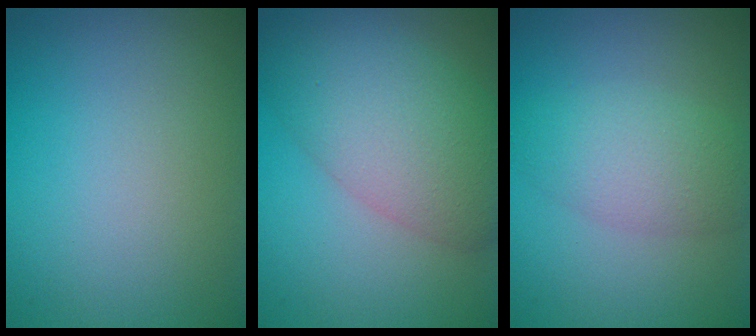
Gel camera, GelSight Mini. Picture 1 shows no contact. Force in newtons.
{"total": 7.3, "press": 7.3, "slide": 0.3}
{"total": 2.4, "press": 2.4, "slide": 0.2}